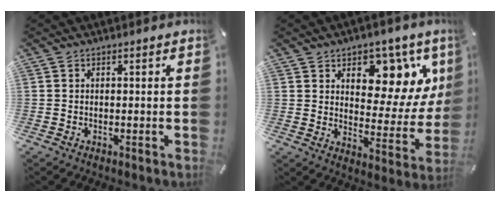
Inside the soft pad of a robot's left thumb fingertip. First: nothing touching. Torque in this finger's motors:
{"motor_torque": [1.83, 1.75, 1.07, -1.10, 0.32]}